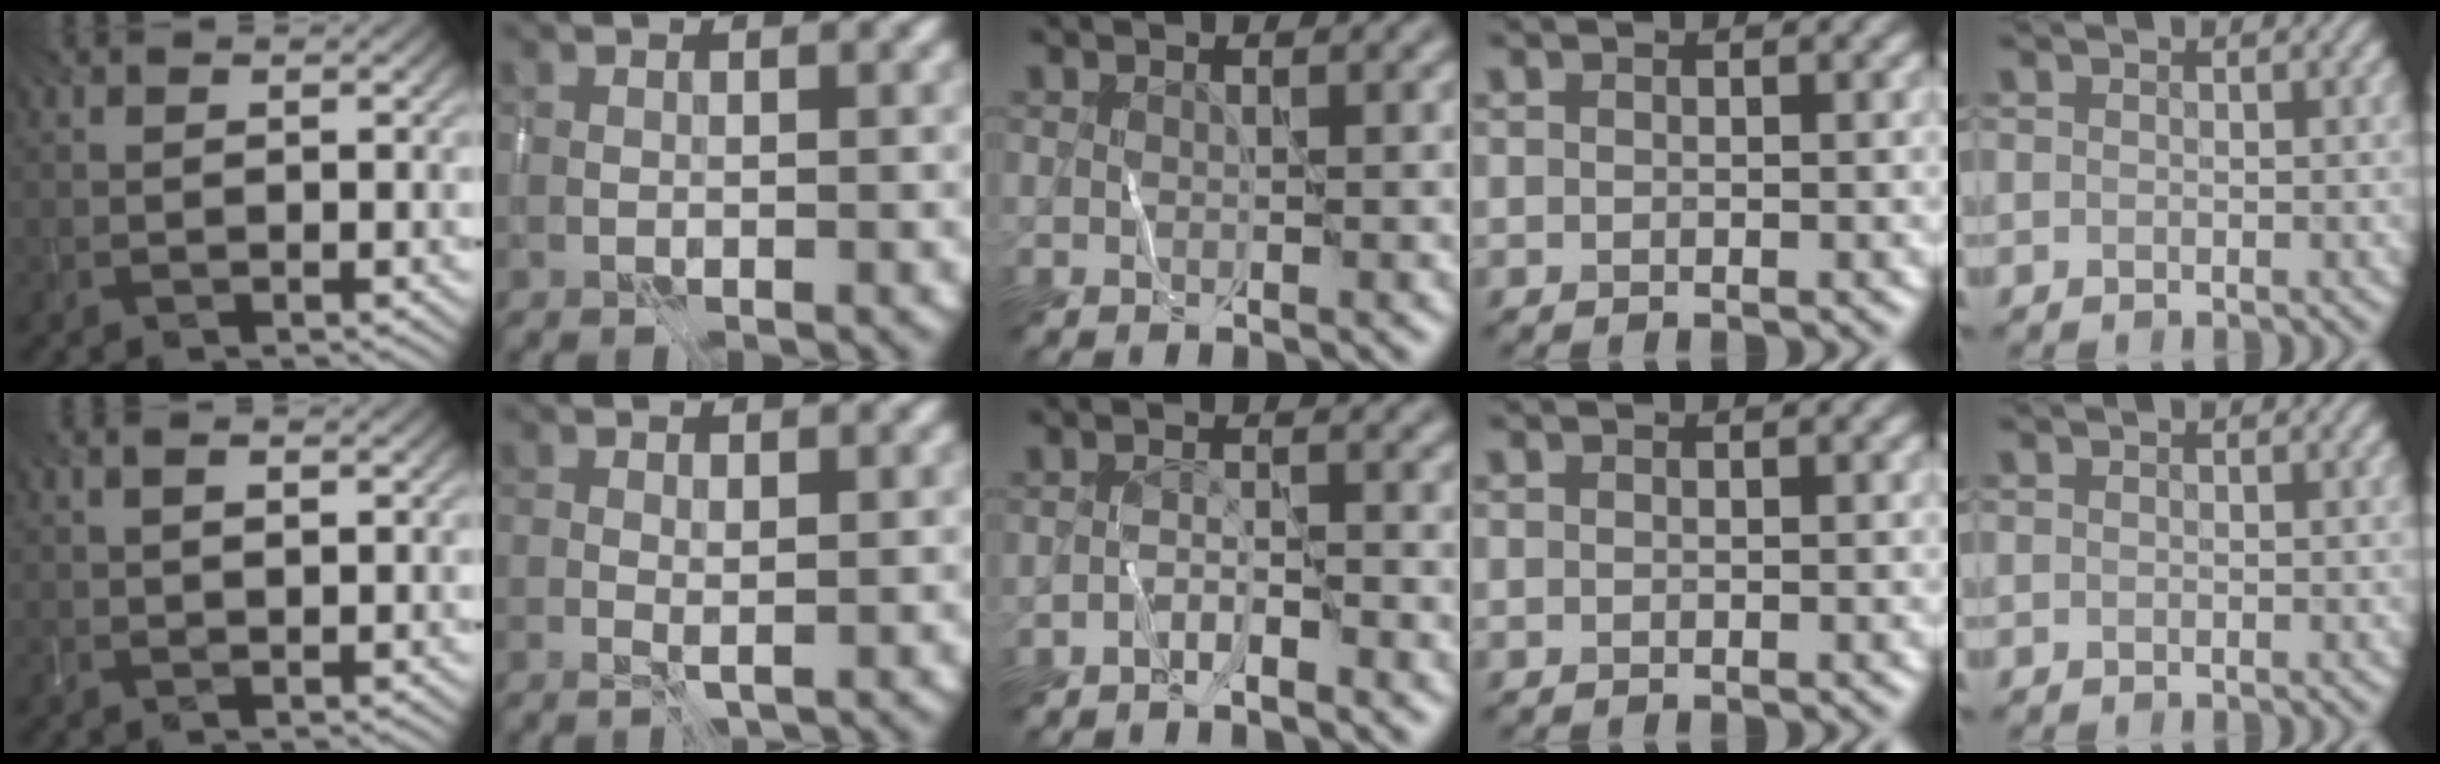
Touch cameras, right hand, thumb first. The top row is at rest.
{"thumb": {"total": 1.8, "force": [0.6, 0.8, 1.5], "torque": [-0.030, 0.001, 0.012]}, "index": {"total": 0.6, "force": [0.2, 0.0, 0.6], "torque": [-0.009, -0.003, 0.002]}, "middle": {"total": 1.4, "force": [-1.2, -0.1, 0.6], "torque": [-0.012, 0.006, -0.026]}}